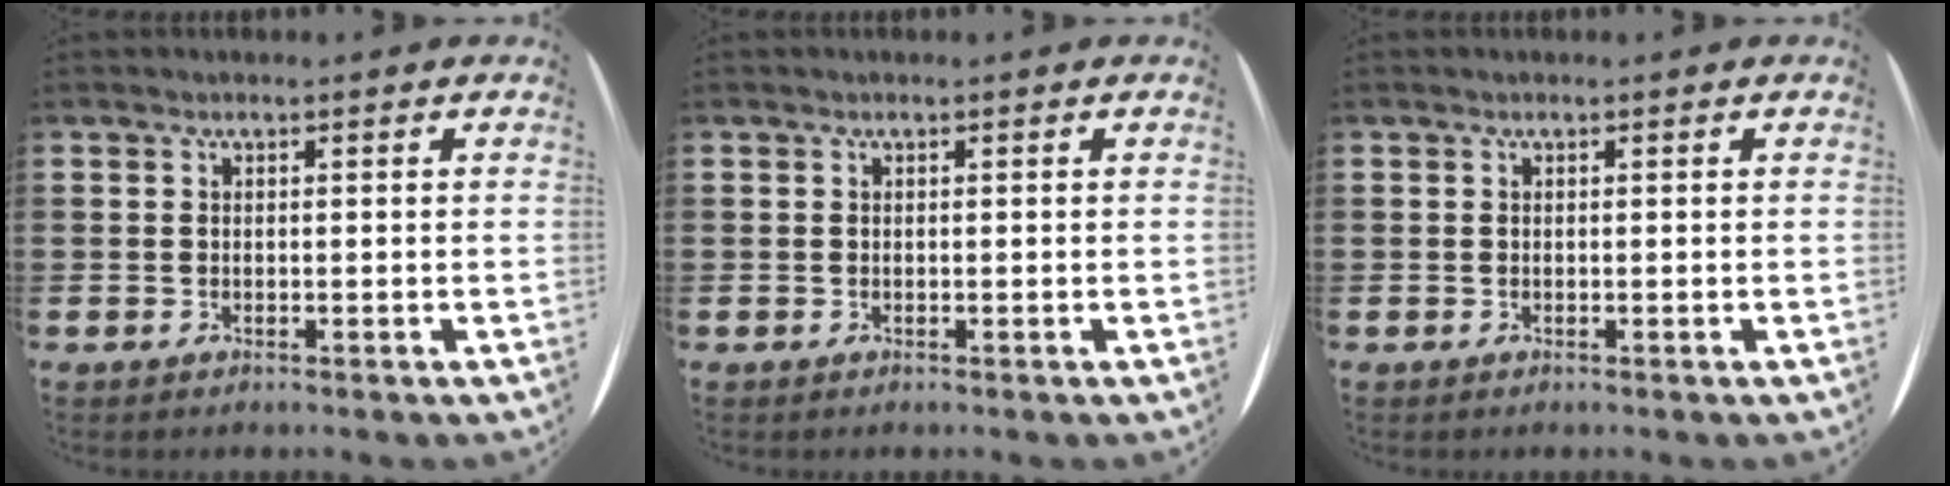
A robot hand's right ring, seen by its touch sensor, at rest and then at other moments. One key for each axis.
{"total": 0.0}
{"total": 0.0}